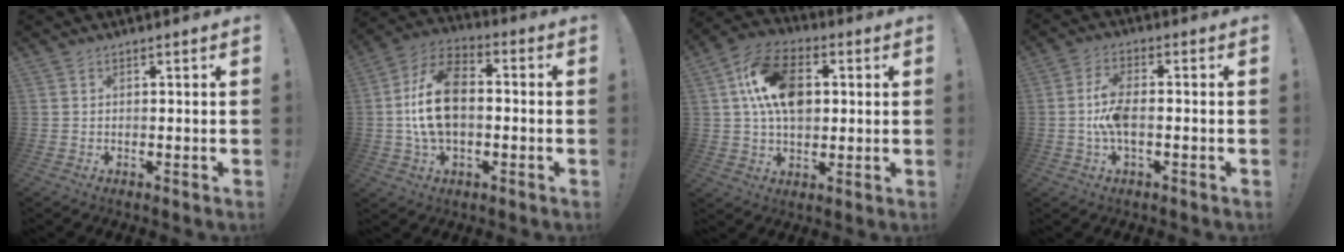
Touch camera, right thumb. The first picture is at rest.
{"total": 15.7, "force": [-0.7, 10.2, 12.0], "torque": [-0.210, 0.012, -0.016]}
{"total": 16.7, "force": [3.1, 11.1, 12.1], "torque": [-0.197, 0.011, 0.059]}
{"total": 7.4, "force": [-1.2, 2.8, 6.7], "torque": [-0.142, 0.001, -0.022]}